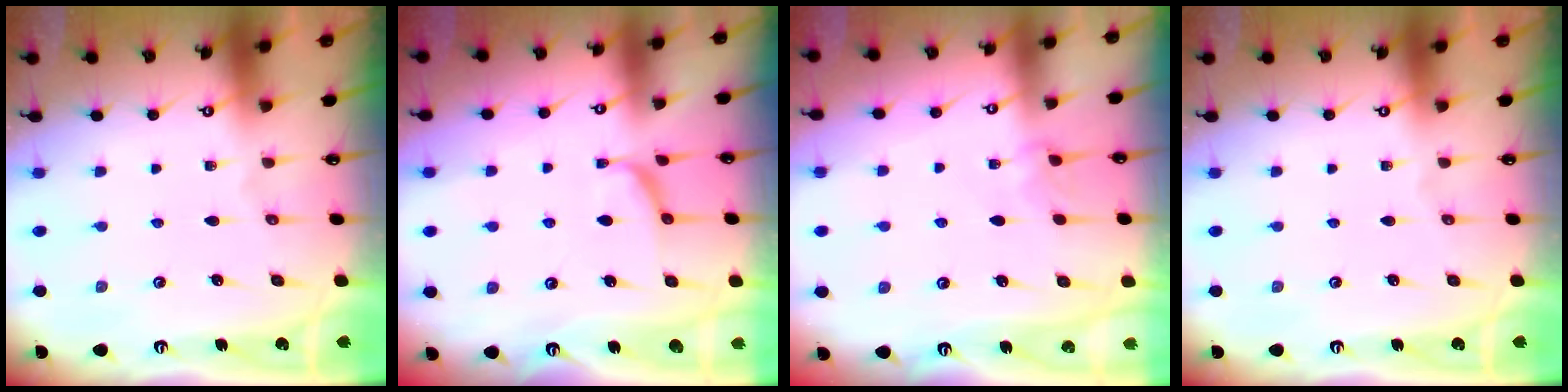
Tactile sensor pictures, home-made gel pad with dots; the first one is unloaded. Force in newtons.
{"total": 2.4, "press": 2.2, "slide": 0.9}
{"total": 3.0, "press": 2.9, "slide": 0.5}
{"total": 0.0}